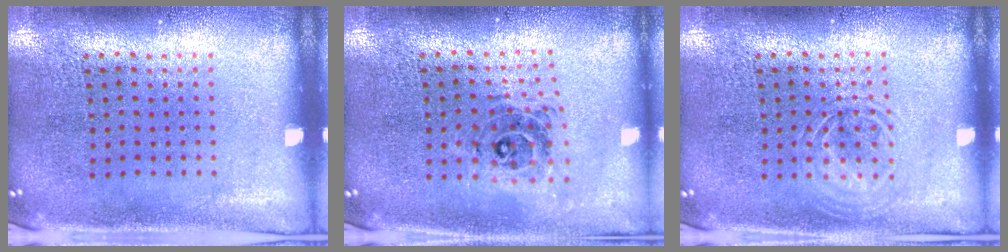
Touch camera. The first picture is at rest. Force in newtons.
{"total": 0.7, "press": 0.7, "slide": 0.1}
{"total": 1.8, "press": 1.8, "slide": 0.3}